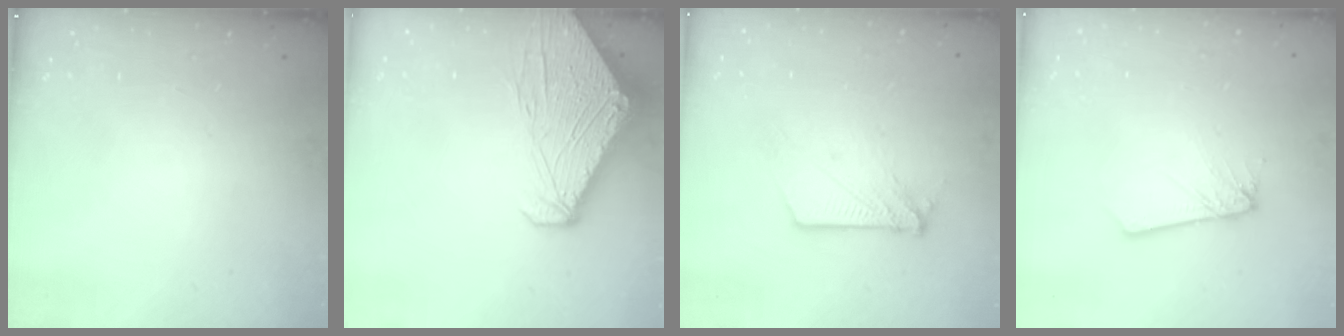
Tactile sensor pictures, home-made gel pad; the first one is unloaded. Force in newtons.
{"total": 9.6, "press": 9.6, "slide": 1.1}
{"total": 7.4, "press": 7.4, "slide": 0.5}
{"total": 2.6, "press": 2.6, "slide": 0.2}